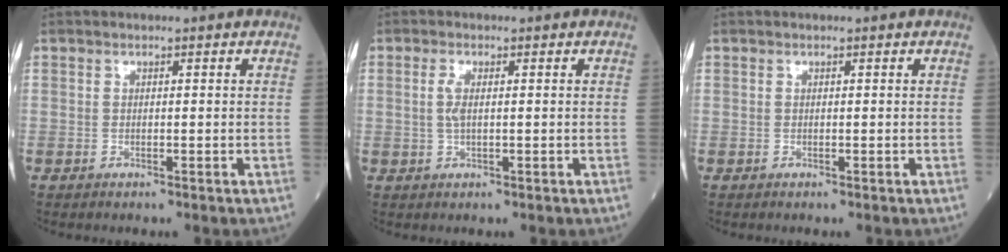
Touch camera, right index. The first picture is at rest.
{"total": 2.2, "force": [0.3, 0.3, 2.1], "torque": [-0.052, -0.002, 0.006]}
{"total": 0.0}